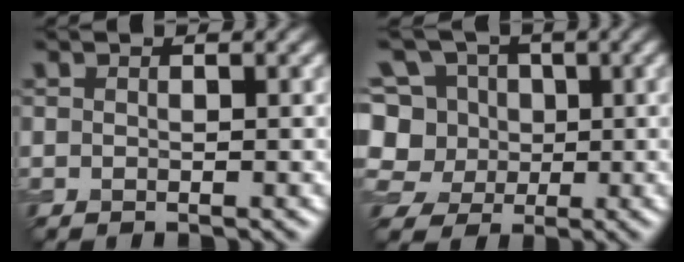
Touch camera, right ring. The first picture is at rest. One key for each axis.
{"total": 10.6, "fx": 2.5, "fy": 9.3, "fz": 4.4, "tx": -0.114, "ty": 0.044, "tz": 0.027}